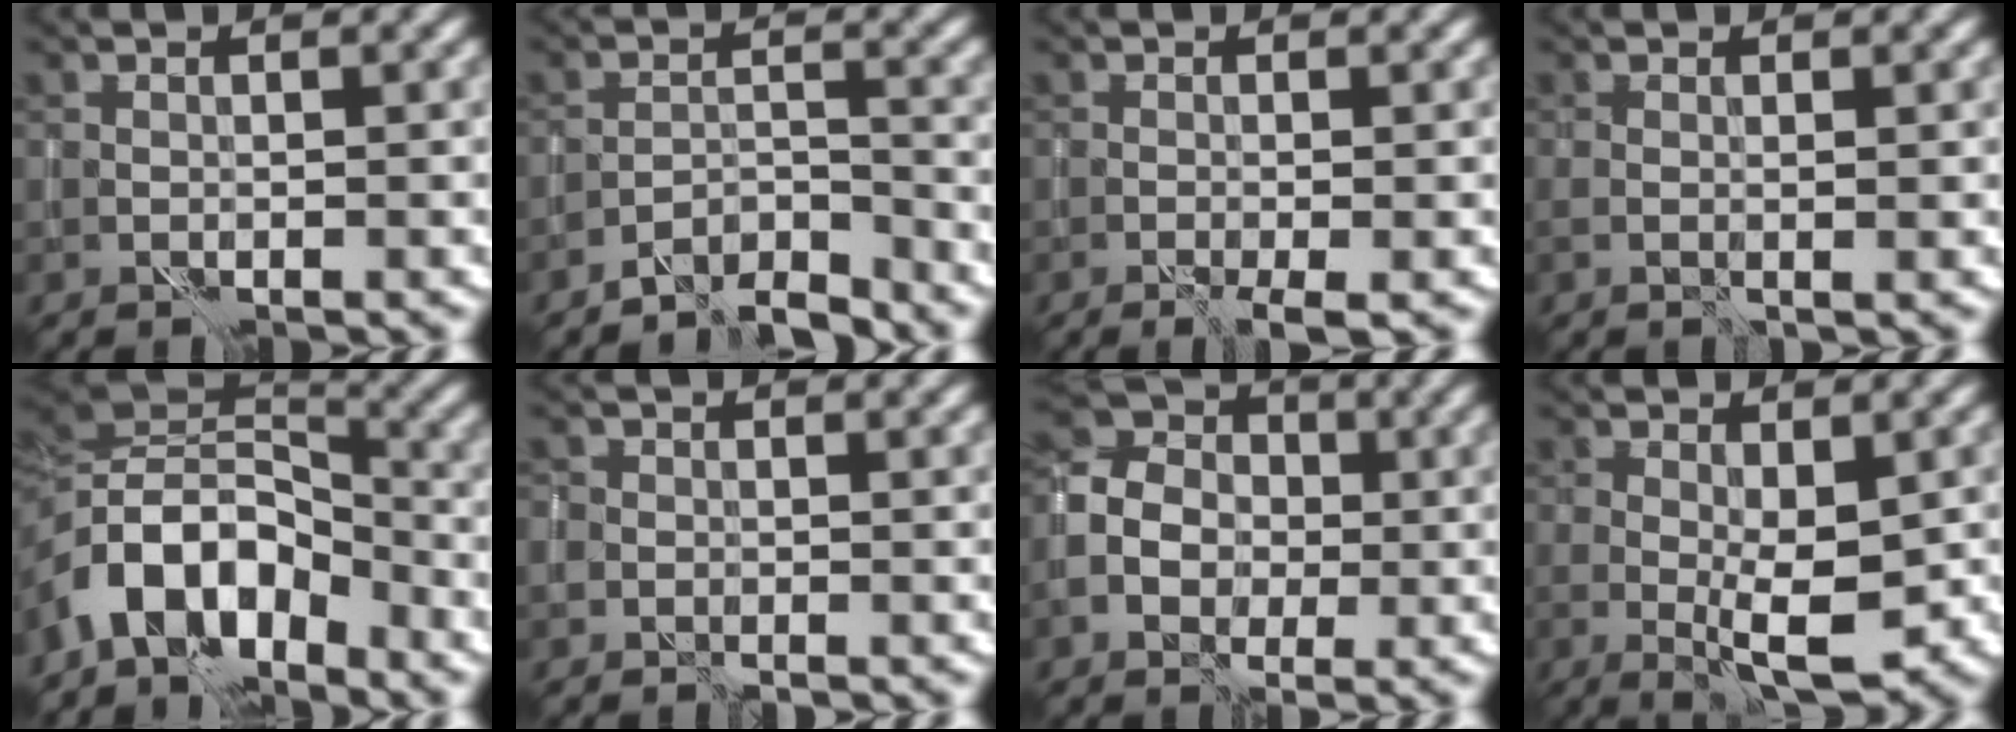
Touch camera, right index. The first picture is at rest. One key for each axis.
{"total": 4.3, "fx": -4.1, "fy": 0.7, "fz": 1.2, "tx": -0.019, "ty": 0.004, "tz": -0.077}
{"total": 1.9, "fx": -1.1, "fy": 0.2, "fz": 1.5, "tx": -0.030, "ty": 0.000, "tz": -0.022}
{"total": 1.2, "fx": 0.1, "fy": 0.2, "fz": 1.2, "tx": -0.017, "ty": 0.000, "tz": 0.001}
{"total": 9.4, "fx": -4.7, "fy": 5.3, "fz": 6.2, "tx": -0.103, "ty": 0.016, "tz": -0.100}
{"total": 1.6, "fx": -0.9, "fy": 1.3, "fz": 0.4, "tx": -0.005, "ty": -0.002, "tz": -0.019}
{"total": 6.3, "fx": -1.2, "fy": 5.2, "fz": 3.3, "tx": -0.064, "ty": 0.002, "tz": -0.033}
{"total": 5.0, "fx": -0.4, "fy": 2.1, "fz": 4.5, "tx": -0.078, "ty": -0.009, "tz": -0.002}